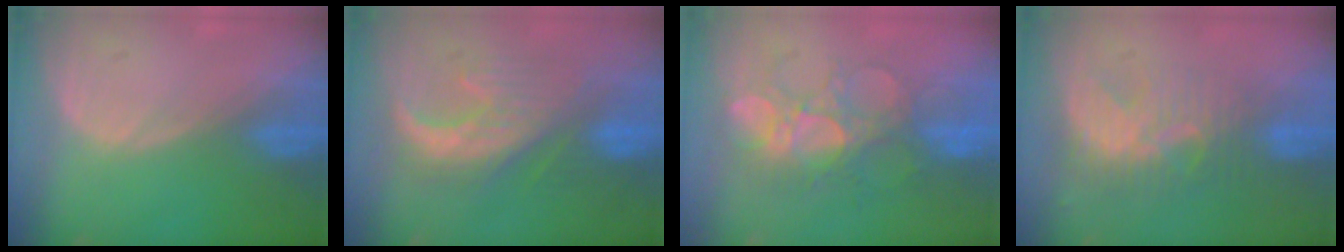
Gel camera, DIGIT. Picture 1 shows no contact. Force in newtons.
{"total": 8.8, "press": 8.7, "slide": 0.5}
{"total": 8.8, "press": 8.5, "slide": 2.3}
{"total": 9.0, "press": 7.7, "slide": 4.6}